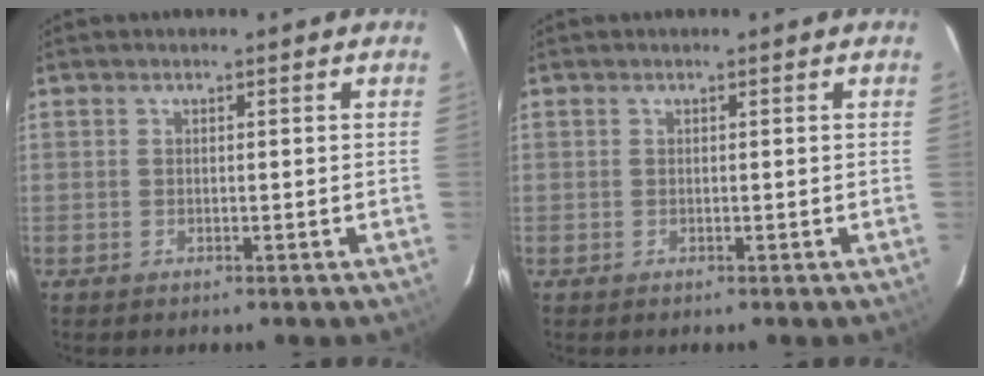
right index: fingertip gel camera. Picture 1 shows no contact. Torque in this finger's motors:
{"motor_torque": [0.00, 0.00, 0.02, 0.00]}